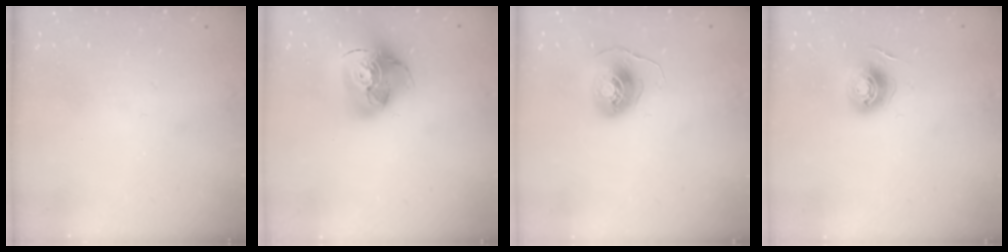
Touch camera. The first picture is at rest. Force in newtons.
{"total": 17.2, "press": 17.0, "slide": 1.9}
{"total": 7.5, "press": 7.5, "slide": 0.1}
{"total": 6.1, "press": 6.1, "slide": 0.5}